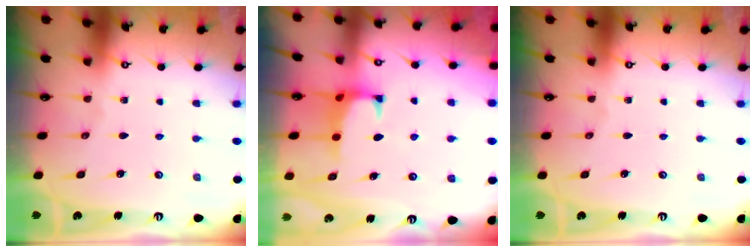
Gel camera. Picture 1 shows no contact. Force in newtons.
{"total": 0.8, "press": 0.6, "slide": 0.5}
{"total": 0.0}